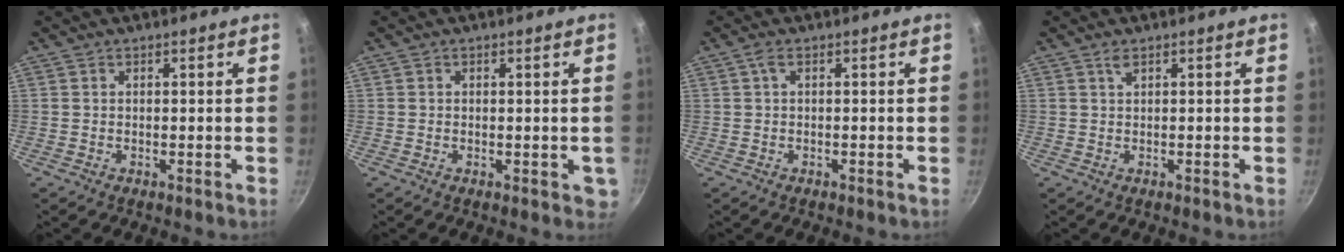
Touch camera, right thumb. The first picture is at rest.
{"total": 2.4, "force": [-0.2, 1.6, 1.7], "torque": [-0.014, -0.001, -0.001]}
{"total": 1.3, "force": [-0.1, 0.5, 1.2], "torque": [-0.029, 0.004, -0.002]}
{"total": 1.0, "force": [0.4, 0.3, 0.8], "torque": [-0.013, 0.003, 0.008]}